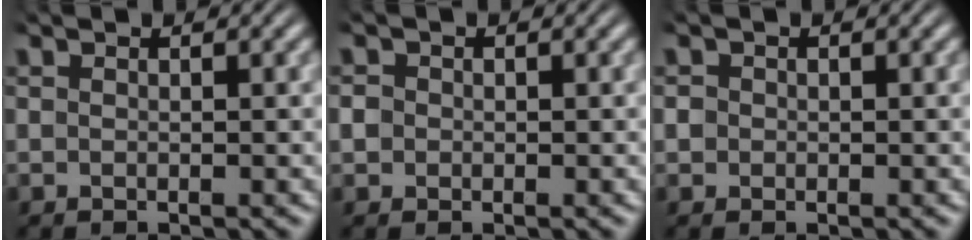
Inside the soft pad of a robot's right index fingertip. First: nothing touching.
{"total": 1.6, "force": [-0.2, 1.5, 0.5], "torque": [-0.021, -0.005, -0.003]}
{"total": 1.5, "force": [-0.1, 1.4, 0.4], "torque": [-0.018, -0.007, -0.001]}